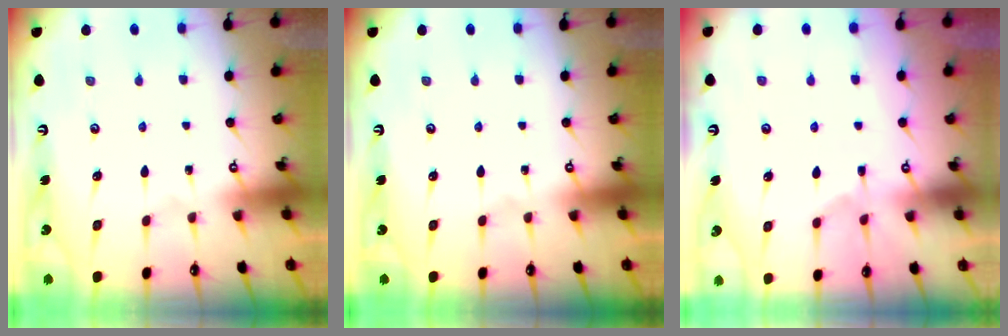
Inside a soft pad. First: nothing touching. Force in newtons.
{"total": 0.0}
{"total": 2.6, "press": 2.3, "slide": 1.1}